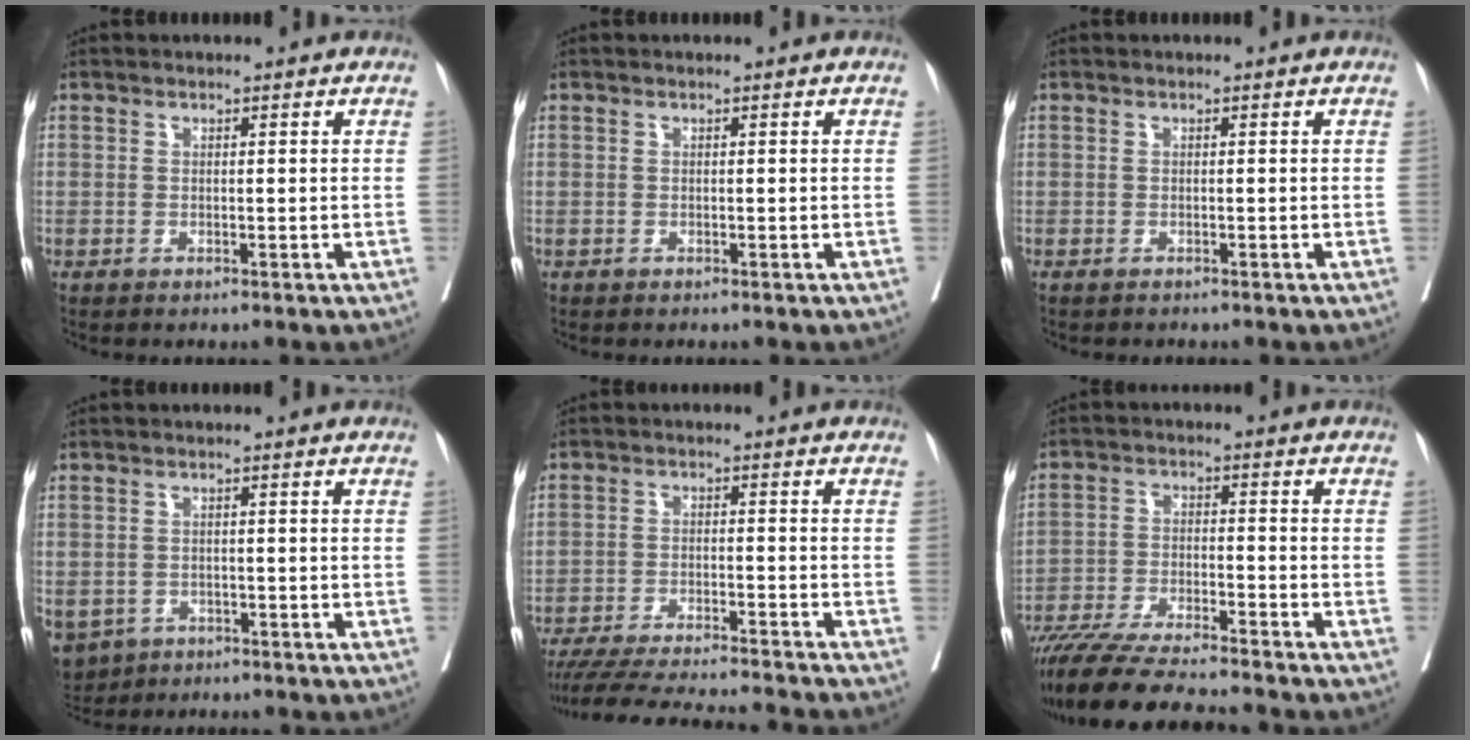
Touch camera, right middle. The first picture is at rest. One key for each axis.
{"total": 0.0}
{"total": 0.7, "fx": -0.6, "fy": 0.3, "fz": 0.1, "tx": -0.010, "ty": 0.000, "tz": -0.010}
{"total": 7.7, "fx": -4.1, "fy": 6.1, "fz": 2.4, "tx": -0.065, "ty": -0.001, "tz": -0.058}
{"total": 16.4, "fx": -15.2, "fy": 0.2, "fz": 6.3, "tx": -0.103, "ty": -0.029, "tz": -0.226}
{"total": 14.5, "fx": -12.9, "fy": 0.8, "fz": 6.5, "tx": -0.108, "ty": -0.022, "tz": -0.212}